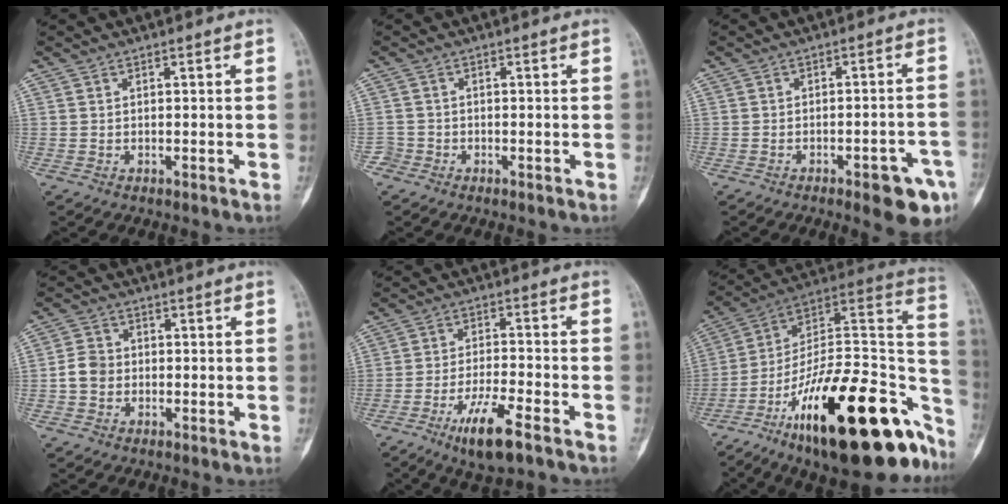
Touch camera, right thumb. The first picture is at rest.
{"total": 1.7, "force": [-1.0, 1.4, -0.3], "torque": [0.012, 0.008, -0.025]}
{"total": 9.1, "force": [-4.6, 2.6, 7.4], "torque": [-0.085, 0.025, -0.050]}
{"total": 4.4, "force": [-0.7, 3.8, 2.2], "torque": [-0.032, 0.012, -0.019]}
{"total": 9.8, "force": [-5.9, 2.2, 7.6], "torque": [-0.142, 0.017, -0.100]}
{"total": 35.7, "force": [-16.8, 13.0, 28.7], "torque": [-0.333, 0.079, -0.263]}